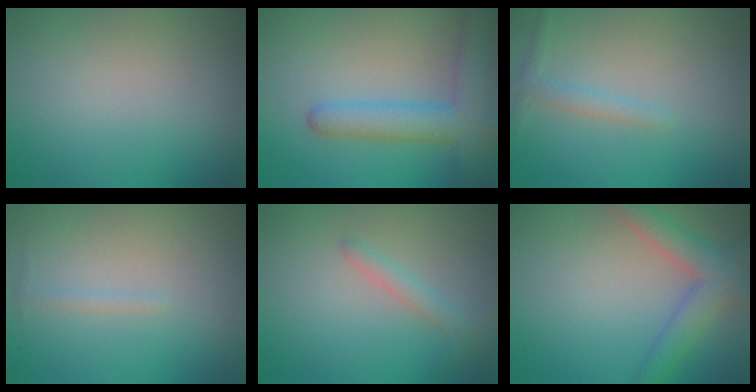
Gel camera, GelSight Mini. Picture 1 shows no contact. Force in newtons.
{"total": 5.3, "press": 5.3, "slide": 0.2}
{"total": 1.3, "press": 1.3, "slide": 0.1}
{"total": 0.7, "press": 0.7, "slide": 0.0}
{"total": 1.5, "press": 1.5, "slide": 0.1}
{"total": 4.1, "press": 4.1, "slide": 0.3}